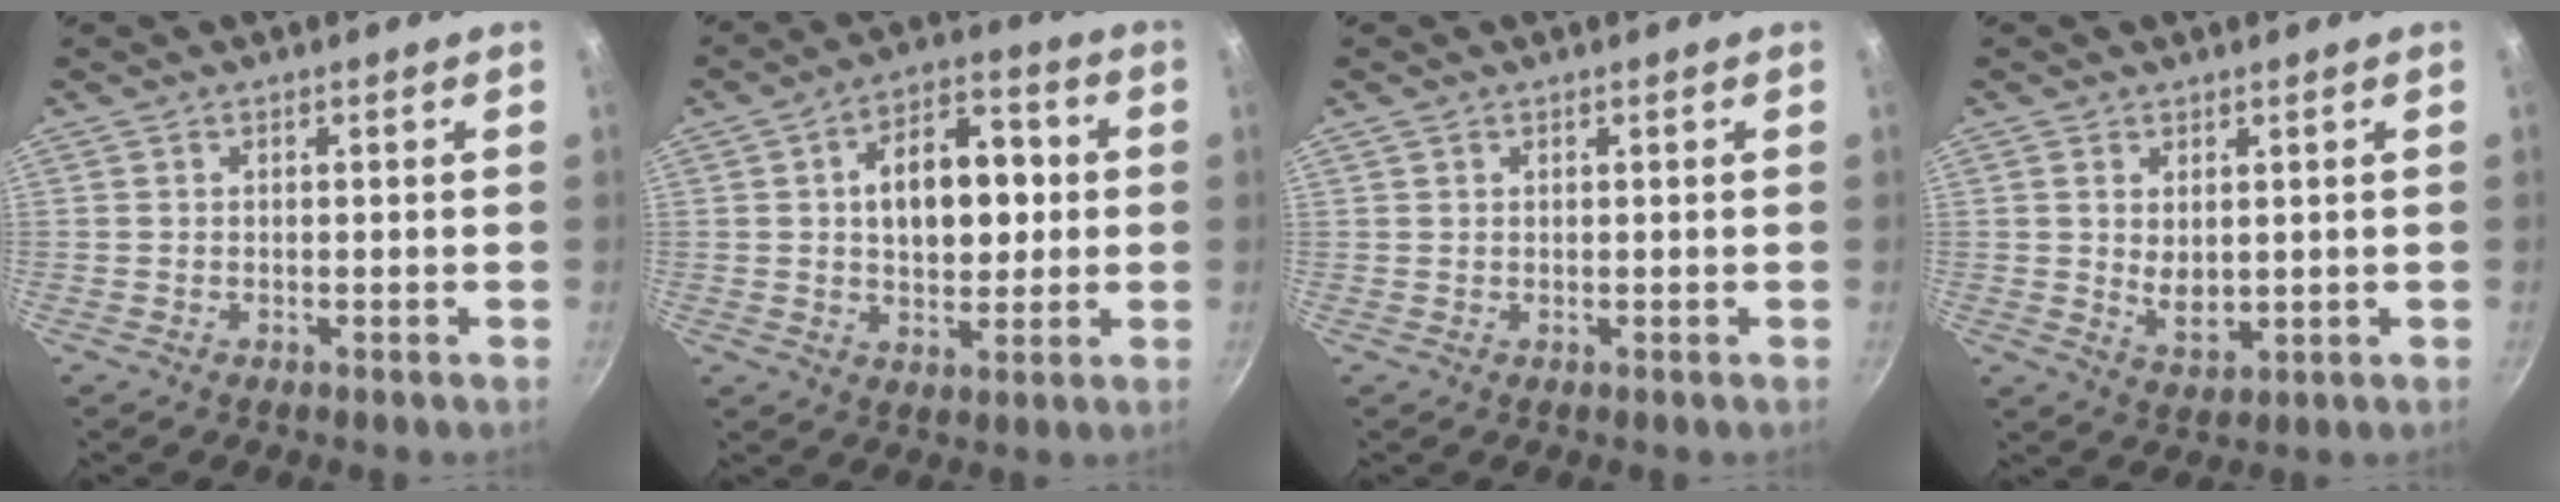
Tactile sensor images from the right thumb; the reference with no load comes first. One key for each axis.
{"total": 13.9, "fx": 1.4, "fy": 8.7, "fz": 10.7, "tx": -0.120, "ty": 0.017, "tz": 0.016}
{"total": 0.7, "fx": 0.4, "fy": 0.5, "fz": 0.2, "tx": -0.005, "ty": 0.001, "tz": 0.008}
{"total": 4.9, "fx": 1.0, "fy": 3.0, "fz": 3.8, "tx": -0.063, "ty": -0.015, "tz": 0.026}